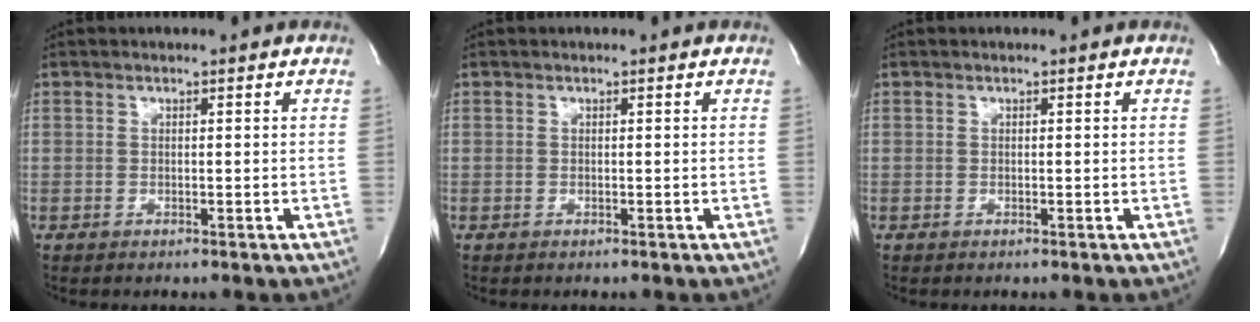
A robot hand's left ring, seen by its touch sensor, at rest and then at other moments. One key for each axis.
{"total": 0.0}
{"total": 0.0}